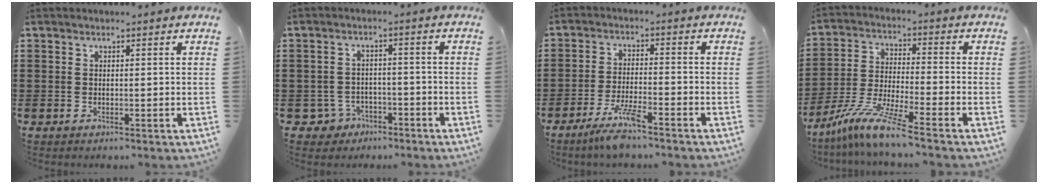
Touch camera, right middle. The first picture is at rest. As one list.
[{"total": 3.3, "force": [-2.7, 1.8, 0.6], "torque": [-0.034, -0.003, -0.060]}, {"total": 5.8, "force": [-4.2, 0.4, 3.9], "torque": [-0.089, -0.016, -0.080]}, {"total": 9.1, "force": [-7.5, -0.4, 5.1], "torque": [-0.117, -0.012, -0.153]}]